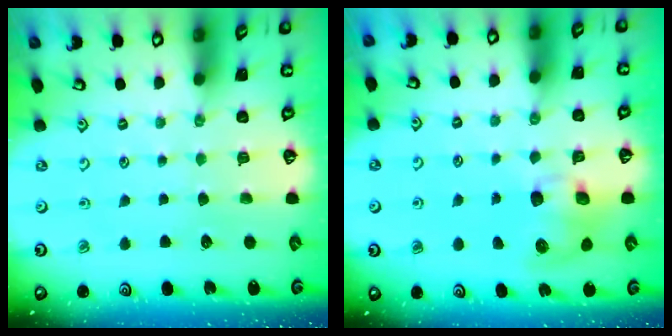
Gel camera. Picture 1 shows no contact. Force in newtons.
{"total": 8.1, "press": 8.0, "slide": 1.1}